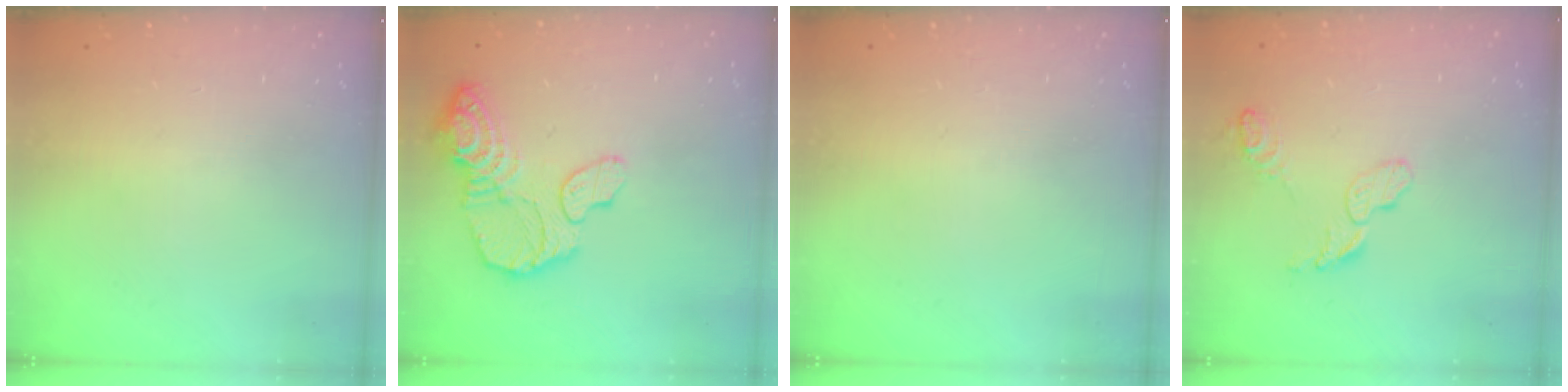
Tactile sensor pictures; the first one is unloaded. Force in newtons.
{"total": 15.4, "press": 15.3, "slide": 1.4}
{"total": 0.0}
{"total": 8.1, "press": 8.0, "slide": 0.5}